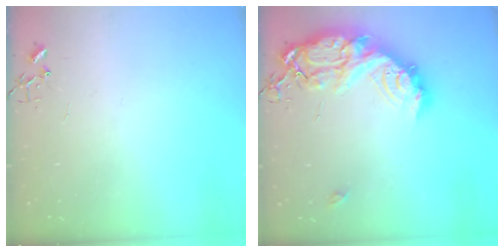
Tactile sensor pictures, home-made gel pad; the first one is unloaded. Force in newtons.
{"total": 22.1, "press": 22.0, "slide": 2.0}